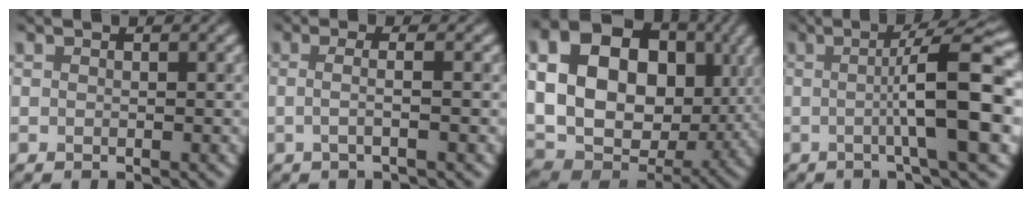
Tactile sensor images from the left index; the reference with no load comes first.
{"total": 2.5, "force": [0.0, 0.9, 2.3], "torque": [-0.028, -0.006, -0.018]}
{"total": 19.8, "force": [4.6, 15.0, 12.1], "torque": [-0.236, 0.031, 0.107]}
{"total": 8.8, "force": [-0.5, 1.3, 8.7], "torque": [-0.115, 0.013, -0.013]}